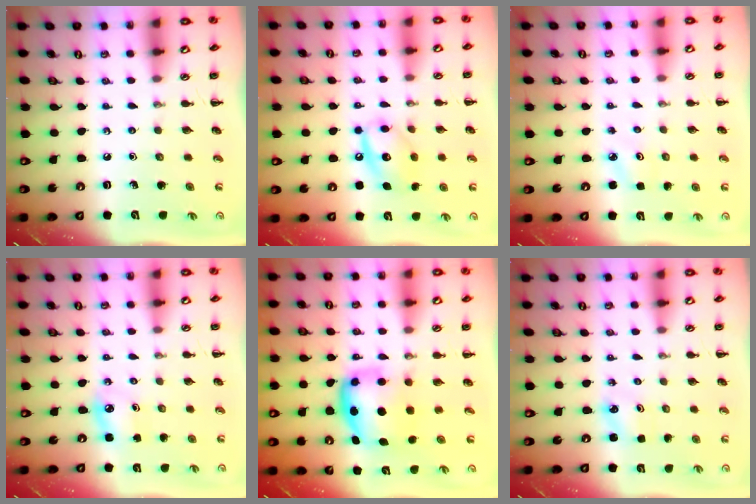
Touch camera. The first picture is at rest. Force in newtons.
{"total": 11.9, "press": 11.8, "slide": 1.7}
{"total": 2.5, "press": 2.4, "slide": 0.7}
{"total": 4.2, "press": 4.1, "slide": 0.9}
{"total": 6.7, "press": 6.6, "slide": 1.1}
{"total": 2.3, "press": 2.2, "slide": 0.7}